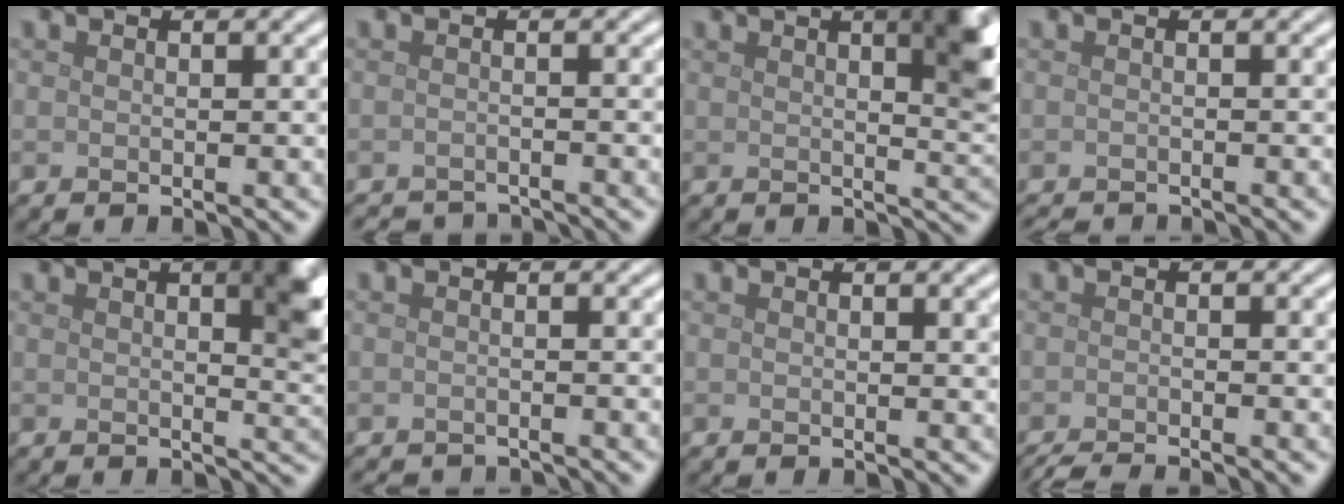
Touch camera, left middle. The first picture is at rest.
{"total": 3.4, "force": [-3.4, 0.3, 0.5], "torque": [-0.008, -0.005, -0.051]}
{"total": 8.7, "force": [3.1, 3.3, 7.4], "torque": [-0.047, 0.024, 0.032]}
{"total": 2.3, "force": [-2.2, 0.2, 0.5], "torque": [-0.002, -0.012, -0.035]}
{"total": 7.4, "force": [2.4, 2.8, 6.4], "torque": [-0.048, 0.016, 0.027]}
{"total": 2.3, "force": [-2.3, 0.2, 0.3], "torque": [0.000, -0.010, -0.033]}
{"total": 1.5, "force": [0.7, 0.5, 1.3], "torque": [-0.009, 0.005, 0.008]}
{"total": 3.0, "force": [-2.7, 0.3, 1.3], "torque": [-0.022, -0.003, -0.051]}